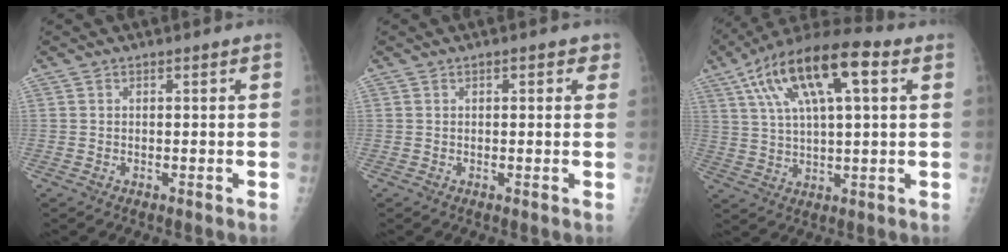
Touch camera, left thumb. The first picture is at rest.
{"total": 2.4, "force": [1.1, 1.4, 1.6], "torque": [-0.004, 0.001, 0.010]}
{"total": 18.6, "force": [7.4, 6.9, 15.6], "torque": [-0.278, 0.014, 0.125]}